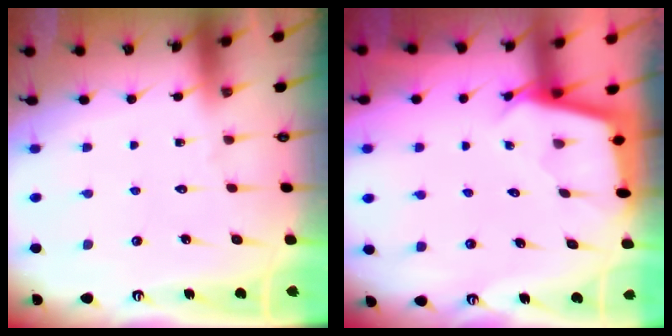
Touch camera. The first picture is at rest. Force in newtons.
{"total": 2.4, "press": 2.4, "slide": 0.1}